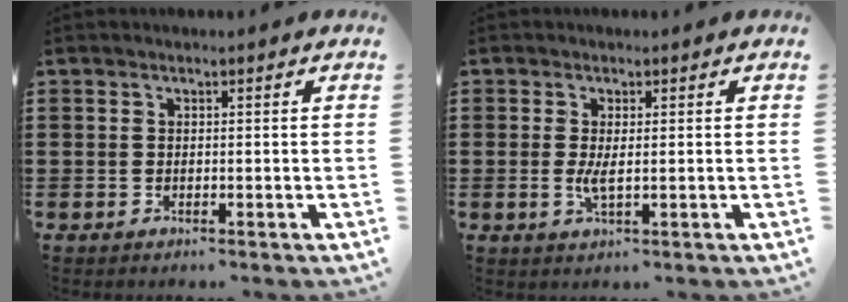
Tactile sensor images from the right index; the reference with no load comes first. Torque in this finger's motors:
{"motor_torque": [-0.50, 1.63, 0.03, 0.01]}